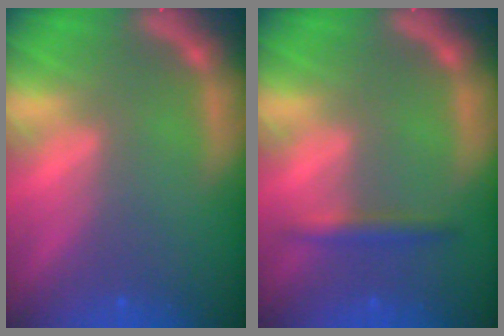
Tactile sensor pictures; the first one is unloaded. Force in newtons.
{"total": 1.9}